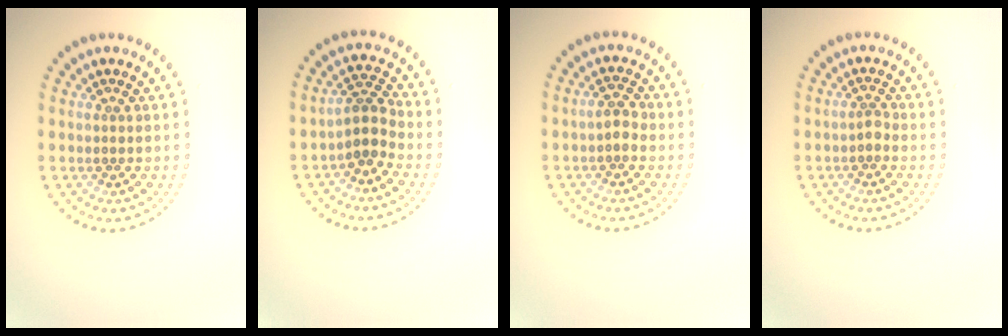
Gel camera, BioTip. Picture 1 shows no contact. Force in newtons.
{"total": 2.5, "press": 2.0, "slide": 1.6}
{"total": 1.5, "press": 1.4, "slide": 0.5}
{"total": 1.1, "press": 0.8, "slide": 0.7}